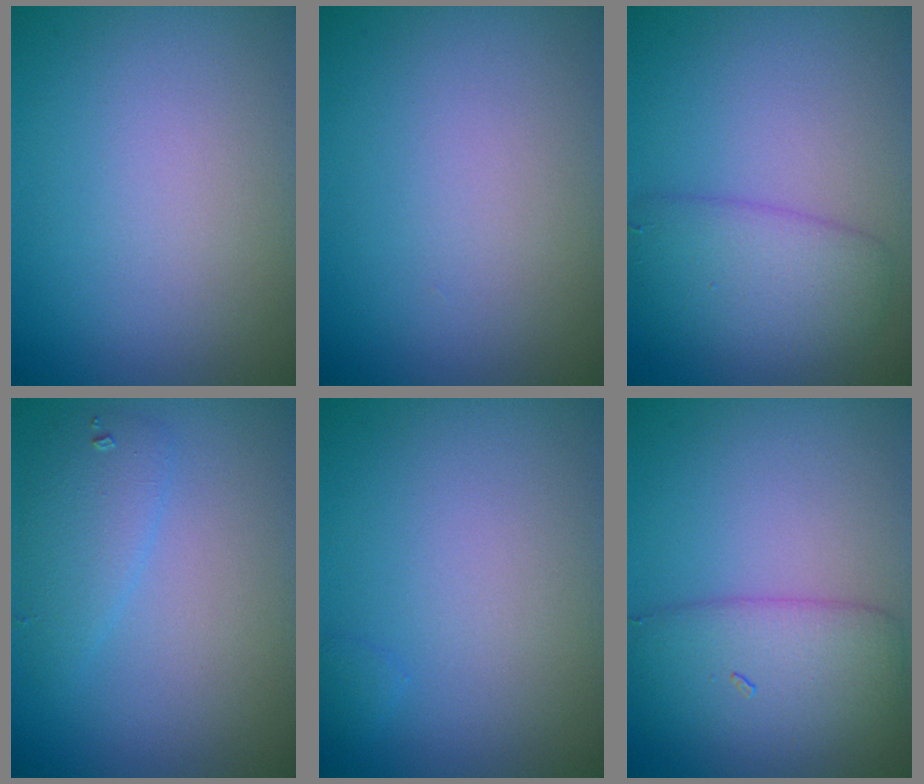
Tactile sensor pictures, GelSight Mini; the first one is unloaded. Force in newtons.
{"total": 0.0}
{"total": 4.2, "press": 4.2, "slide": 0.1}
{"total": 2.4, "press": 2.4, "slide": 0.1}
{"total": 0.5, "press": 0.5, "slide": 0.0}
{"total": 4.9, "press": 4.9, "slide": 0.2}